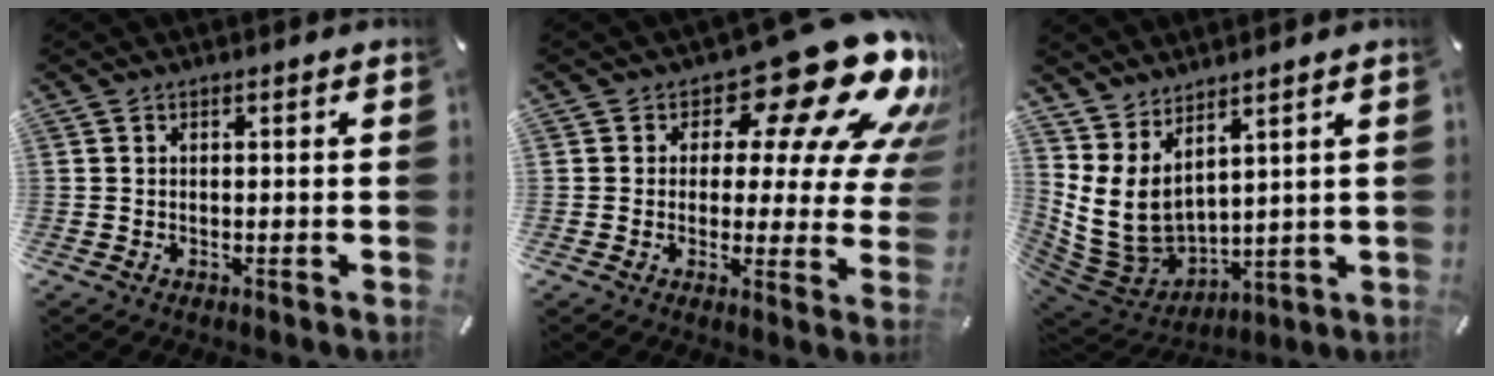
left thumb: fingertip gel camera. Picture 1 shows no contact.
{"total": 20.7, "force": [12.5, 8.4, 14.2], "torque": [-0.187, -0.085, 0.200]}
{"total": 10.6, "force": [4.0, 7.8, 6.0], "torque": [-0.148, -0.040, 0.087]}